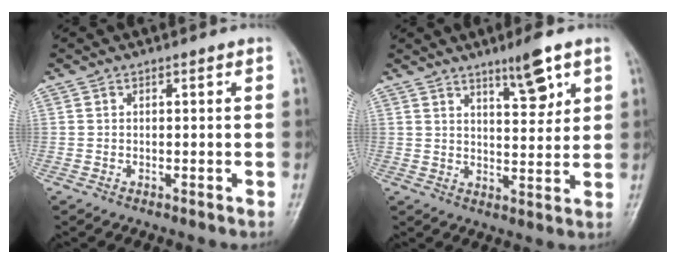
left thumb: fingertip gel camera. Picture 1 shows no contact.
{"total": 7.0, "force": [4.4, 1.7, 5.2], "torque": [-0.071, -0.032, 0.070]}